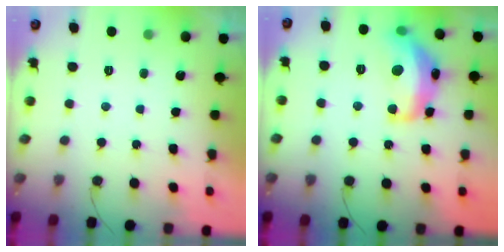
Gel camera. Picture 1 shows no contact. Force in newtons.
{"total": 17.2, "press": 17.2, "slide": 0.9}